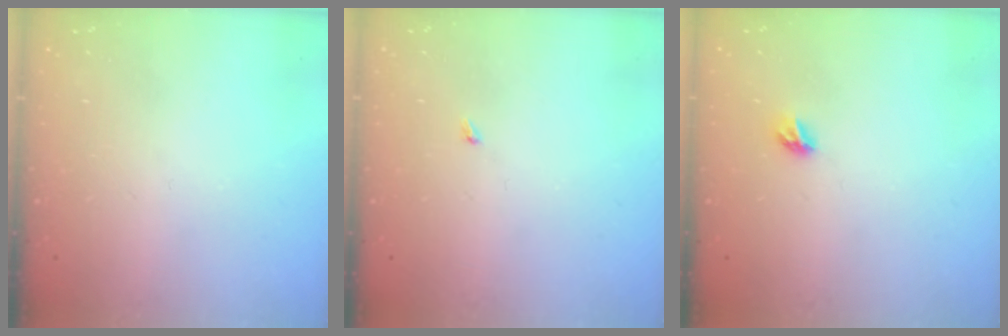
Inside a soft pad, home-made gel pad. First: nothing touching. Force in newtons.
{"total": 1.9, "press": 1.9, "slide": 0.3}
{"total": 5.4, "press": 5.4, "slide": 0.5}